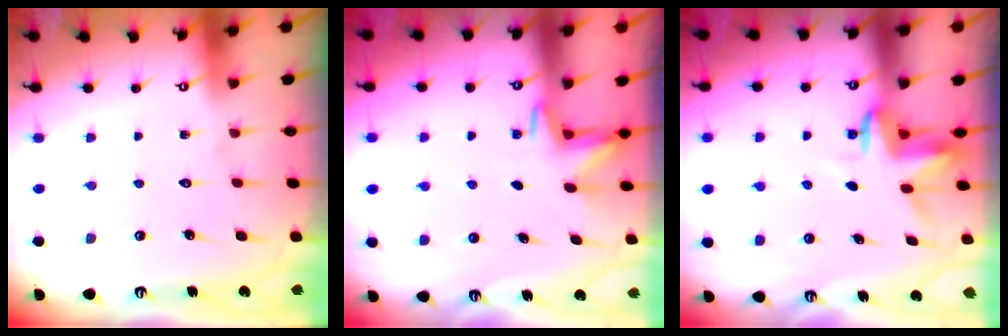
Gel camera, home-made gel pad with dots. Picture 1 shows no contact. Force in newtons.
{"total": 3.4, "press": 3.3, "slide": 0.7}
{"total": 3.5, "press": 3.5, "slide": 0.2}